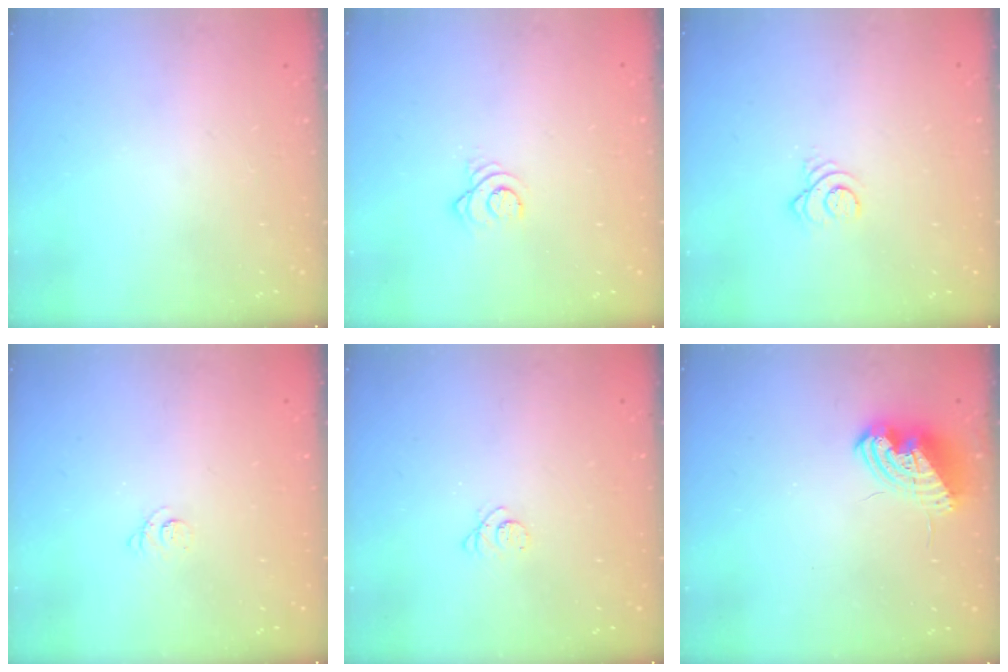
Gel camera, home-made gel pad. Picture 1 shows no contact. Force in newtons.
{"total": 3.6, "press": 3.6, "slide": 0.2}
{"total": 3.3, "press": 3.3, "slide": 0.4}
{"total": 2.3, "press": 2.2, "slide": 0.2}
{"total": 2.5, "press": 2.5, "slide": 0.3}
{"total": 9.8, "press": 9.8, "slide": 0.4}